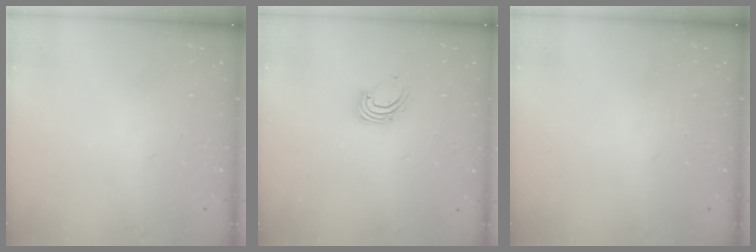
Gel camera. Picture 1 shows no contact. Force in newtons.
{"total": 2.6, "press": 2.6, "slide": 0.2}
{"total": 0.0}